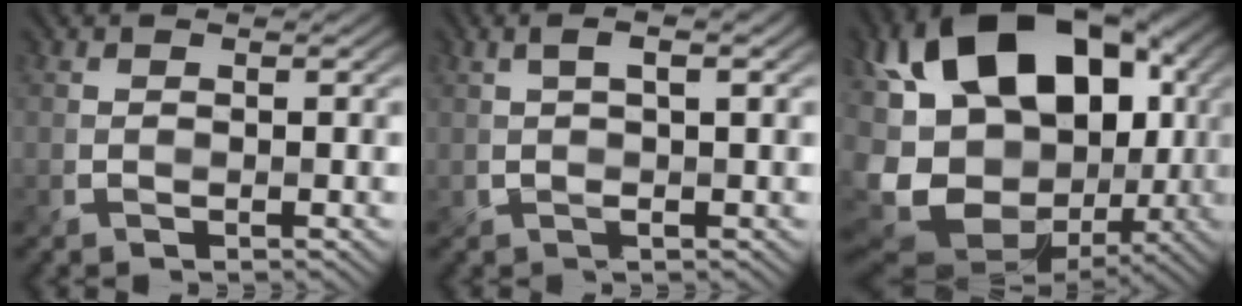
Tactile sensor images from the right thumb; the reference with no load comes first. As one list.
[{"total": 3.1, "force": [0.6, 0.4, 3.0], "torque": [-0.062, 0.009, 0.008]}, {"total": 21.6, "force": [0.7, 15.7, 14.8], "torque": [-0.309, -0.012, 0.033]}]